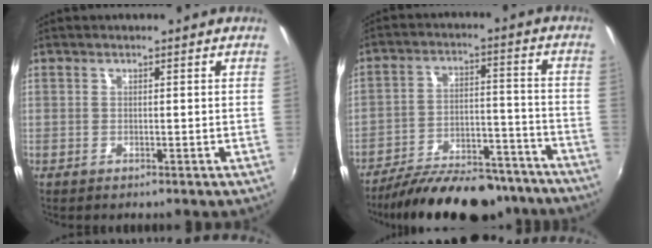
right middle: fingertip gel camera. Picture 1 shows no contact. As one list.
[{"total": 22.7, "force": [-19.4, 7.2, 9.3], "torque": [-0.167, 0.005, -0.262]}]